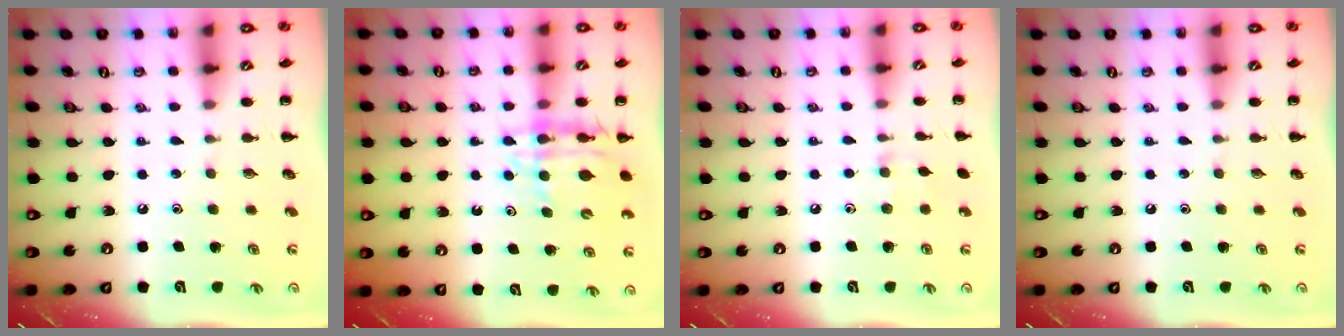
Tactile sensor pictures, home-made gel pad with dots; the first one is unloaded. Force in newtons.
{"total": 10.7, "press": 10.0, "slide": 3.9}
{"total": 4.6, "press": 4.2, "slide": 1.9}
{"total": 0.0}